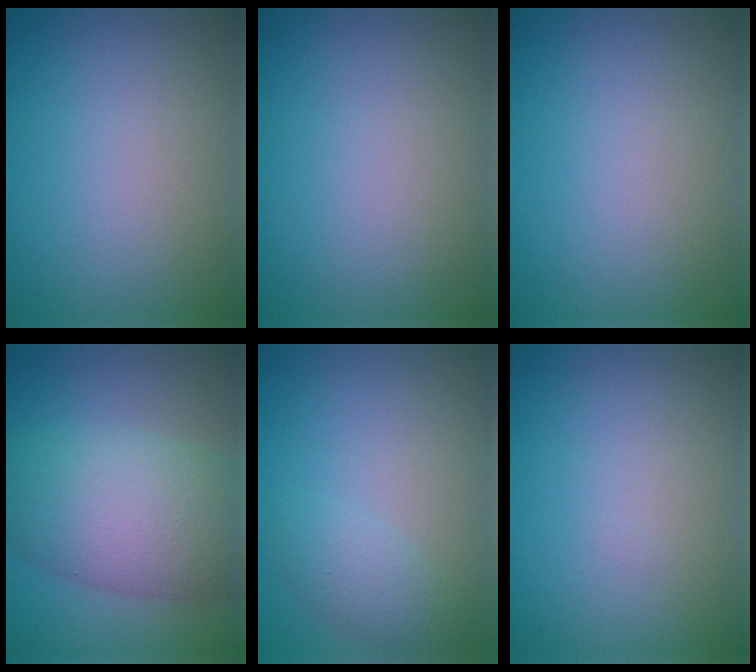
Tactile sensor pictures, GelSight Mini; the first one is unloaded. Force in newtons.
{"total": 0.0}
{"total": 0.0}
{"total": 9.2, "press": 9.2, "slide": 0.3}
{"total": 2.1, "press": 2.1, "slide": 0.0}
{"total": 0.0}